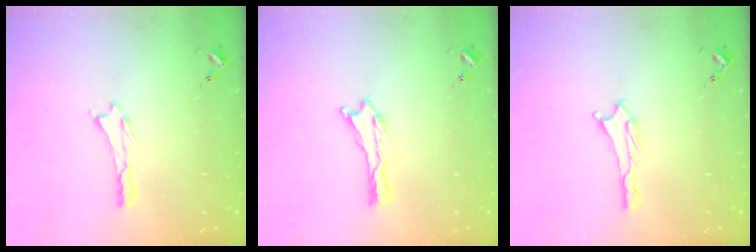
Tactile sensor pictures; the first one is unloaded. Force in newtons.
{"total": 0.0}
{"total": 0.8, "press": 0.8, "slide": 0.1}